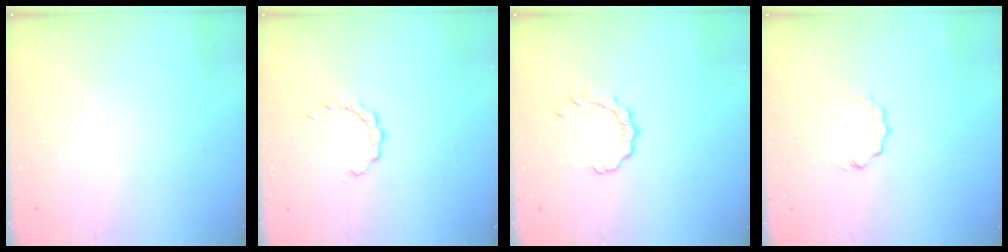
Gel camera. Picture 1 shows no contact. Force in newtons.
{"total": 2.1, "press": 2.1, "slide": 0.1}
{"total": 3.7, "press": 3.7, "slide": 0.3}
{"total": 2.8, "press": 2.8, "slide": 0.2}